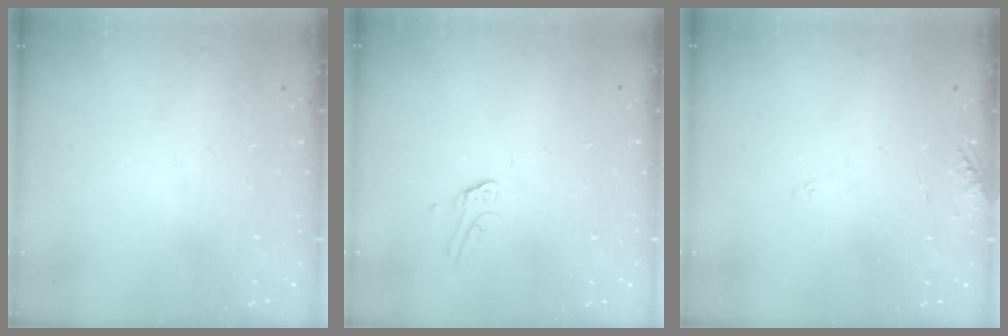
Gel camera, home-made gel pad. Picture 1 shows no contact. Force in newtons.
{"total": 3.0, "press": 3.0, "slide": 0.1}
{"total": 6.4, "press": 6.4, "slide": 0.5}